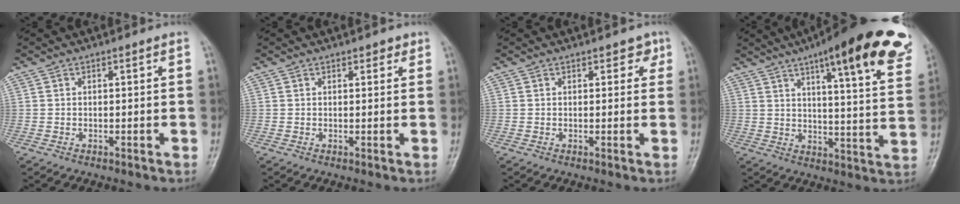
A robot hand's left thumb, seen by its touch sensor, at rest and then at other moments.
{"total": 1.4, "force": [1.0, 0.8, 0.6], "torque": [0.004, -0.004, 0.009]}
{"total": 2.1, "force": [1.3, 1.4, 1.1], "torque": [0.009, -0.002, 0.010]}
{"total": 25.6, "force": [16.5, 5.2, 18.9], "torque": [-0.231, -0.045, 0.208]}